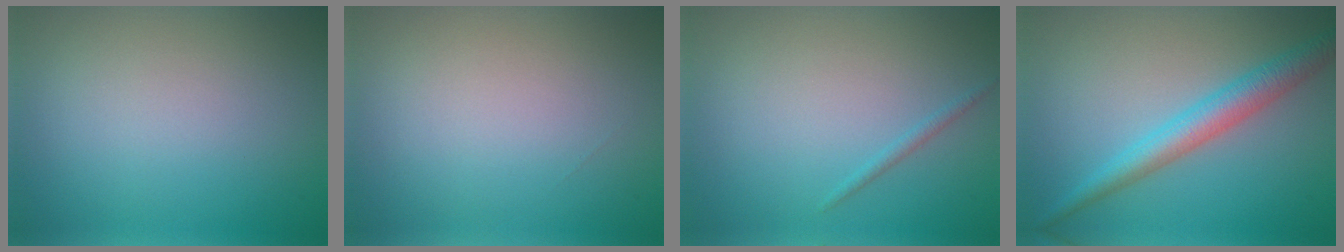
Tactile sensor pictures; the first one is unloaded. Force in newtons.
{"total": 0.0}
{"total": 0.7, "press": 0.7, "slide": 0.1}
{"total": 3.9, "press": 3.9, "slide": 0.1}